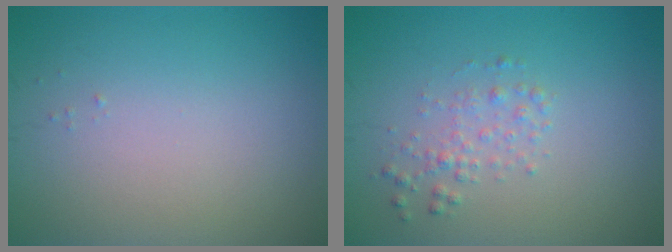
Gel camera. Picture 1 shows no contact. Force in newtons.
{"total": 1.6, "press": 1.6, "slide": 0.0}